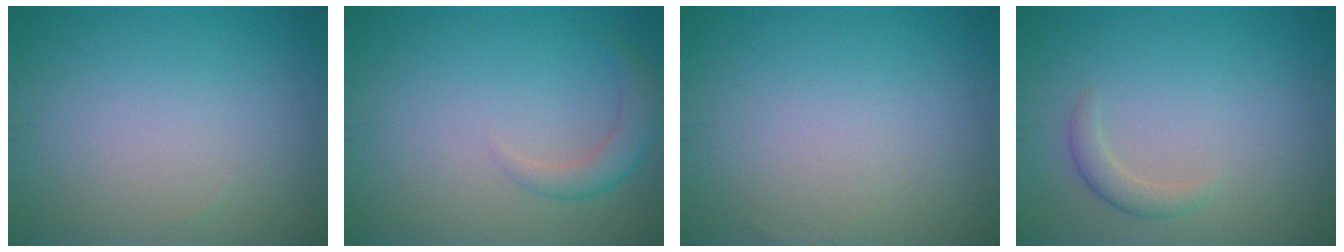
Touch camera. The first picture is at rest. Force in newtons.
{"total": 2.2, "press": 2.2, "slide": 0.1}
{"total": 0.0}
{"total": 1.5, "press": 1.5, "slide": 0.1}